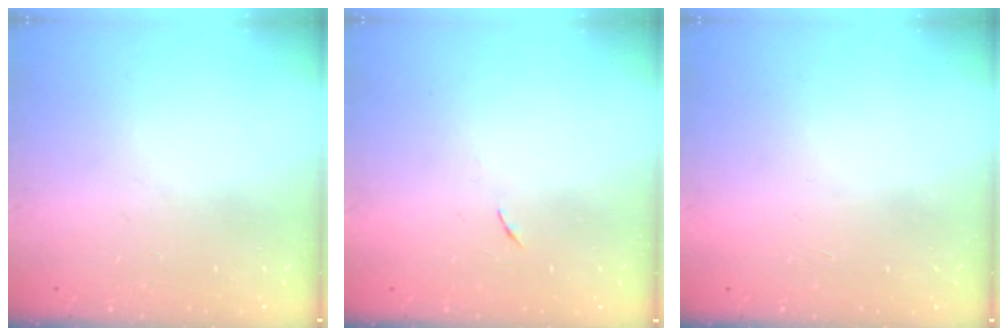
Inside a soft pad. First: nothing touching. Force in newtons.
{"total": 3.7, "press": 3.6, "slide": 0.7}
{"total": 1.5, "press": 1.5, "slide": 0.1}